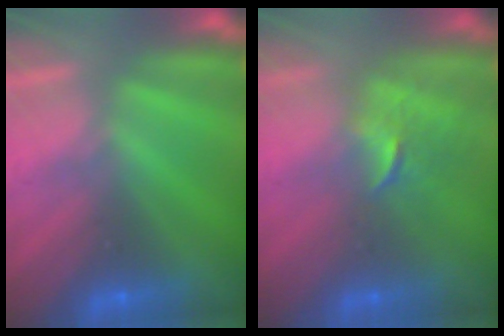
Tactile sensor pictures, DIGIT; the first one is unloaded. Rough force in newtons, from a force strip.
{"total": 2.6}